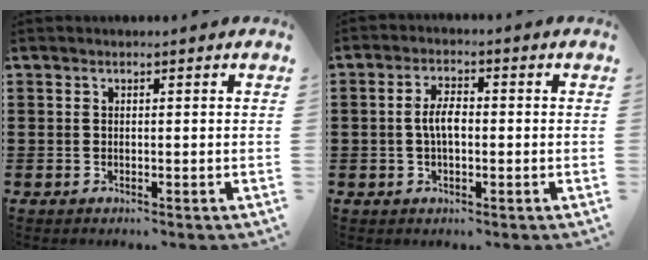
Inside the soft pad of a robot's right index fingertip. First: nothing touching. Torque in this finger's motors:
{"motor_torque": [1.06, 0.23, 0.46, 0.15]}